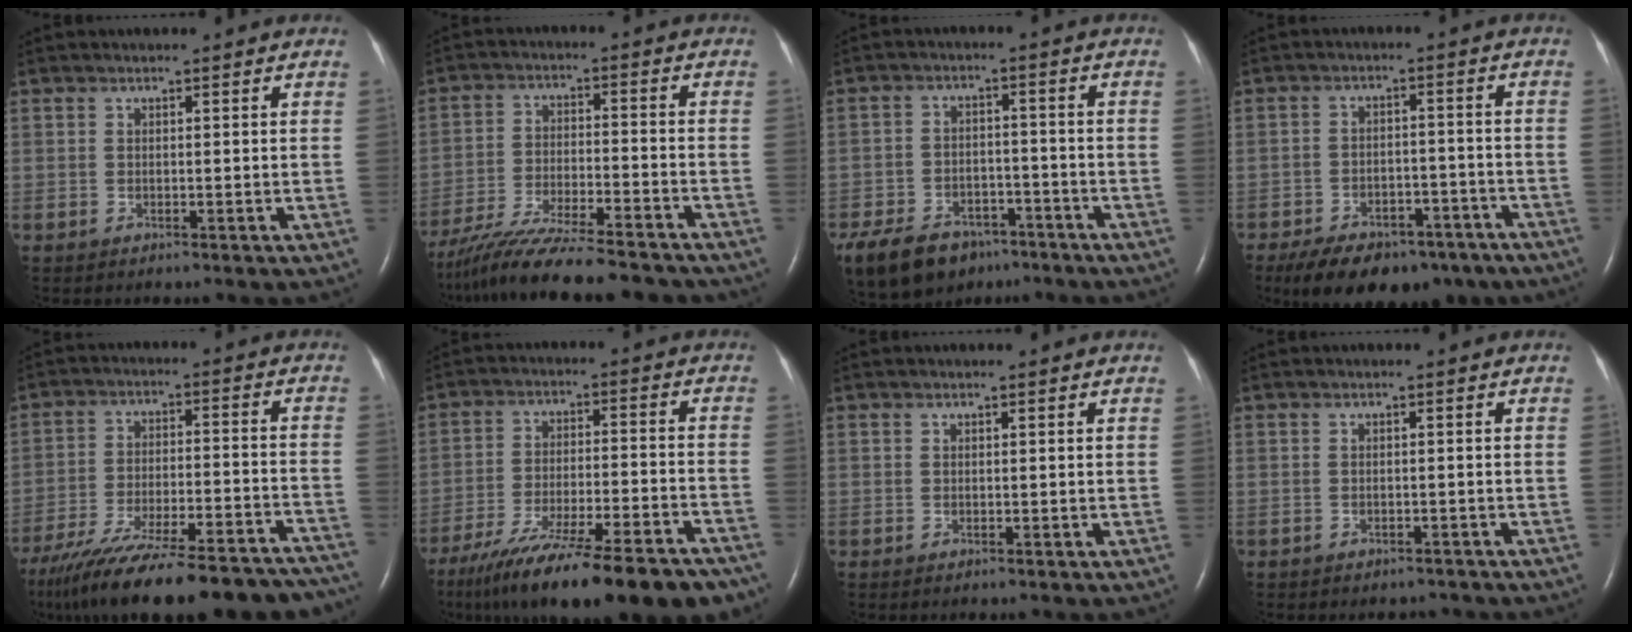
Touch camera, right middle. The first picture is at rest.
{"total": 18.5, "force": [-16.2, 2.1, 8.7], "torque": [-0.156, -0.024, -0.259]}
{"total": 15.9, "force": [-10.8, 9.4, 6.9], "torque": [-0.177, -0.012, -0.162]}
{"total": 15.8, "force": [-11.2, 7.8, 7.8], "torque": [-0.136, 0.003, -0.158]}
{"total": 30.5, "force": [-25.5, 6.3, 15.4], "torque": [-0.214, -0.034, -0.355]}
{"total": 25.7, "force": [-20.1, 4.1, 15.5], "torque": [-0.201, -0.035, -0.297]}
{"total": 0.0}
{"total": 2.8, "force": [-2.4, 1.3, 0.4], "torque": [-0.009, 0.002, -0.030]}